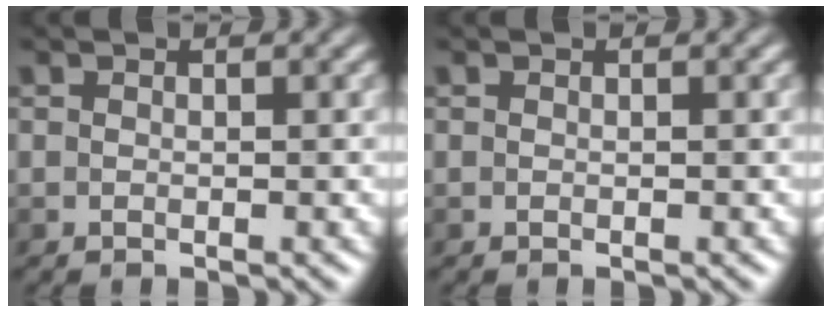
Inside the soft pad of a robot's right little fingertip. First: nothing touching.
{"total": 0.0}